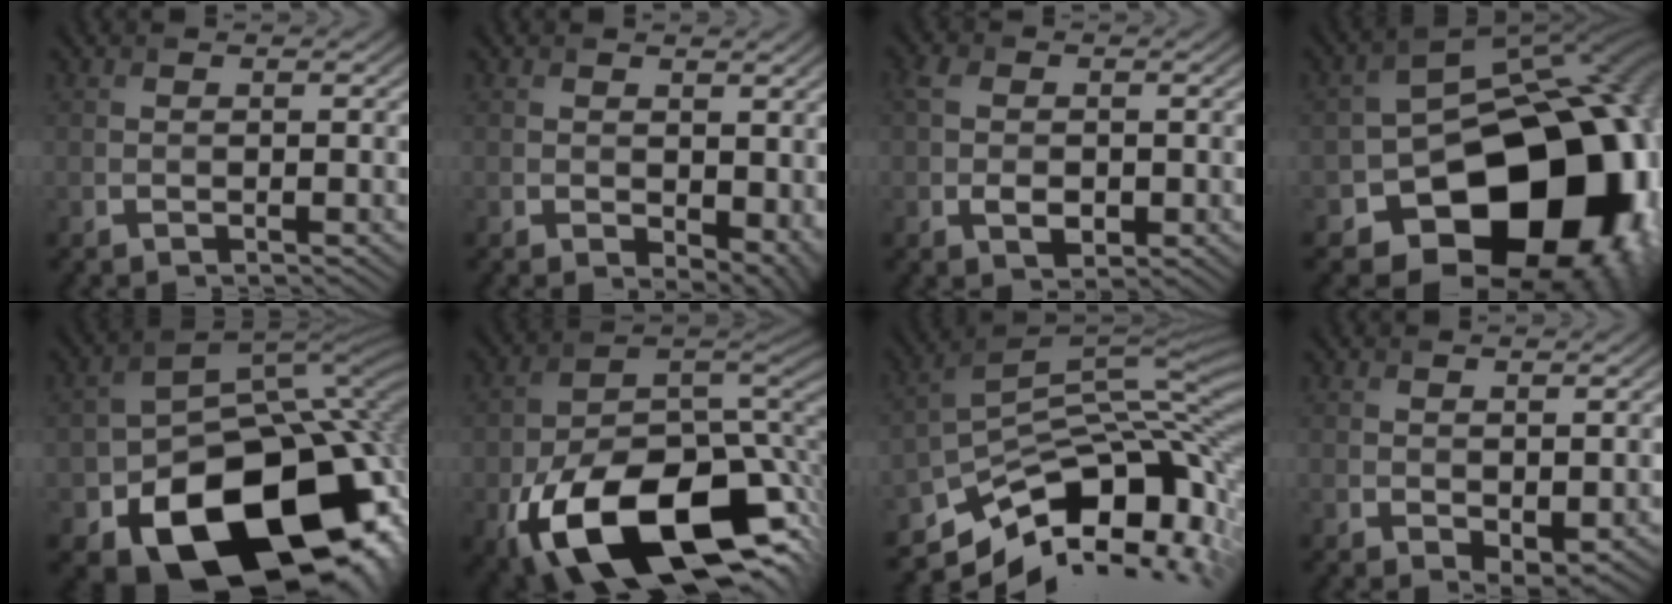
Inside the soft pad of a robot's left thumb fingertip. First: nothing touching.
{"total": 4.4, "force": [-0.2, 3.0, 3.2], "torque": [-0.045, -0.022, 0.018]}
{"total": 4.0, "force": [-0.1, 3.0, 2.6], "torque": [-0.065, -0.009, 0.002]}
{"total": 20.1, "force": [-7.3, 13.7, 12.7], "torque": [-0.157, -0.053, -0.090]}
{"total": 20.6, "force": [-9.2, 13.4, 12.7], "torque": [-0.196, -0.055, -0.119]}
{"total": 18.9, "force": [-8.4, 10.7, 13.1], "torque": [-0.247, -0.051, -0.121]}
{"total": 12.5, "force": [-7.4, 6.5, 7.8], "torque": [-0.155, -0.010, -0.112]}
{"total": 1.9, "force": [-0.2, 1.2, 1.4], "torque": [-0.025, -0.012, 0.007]}